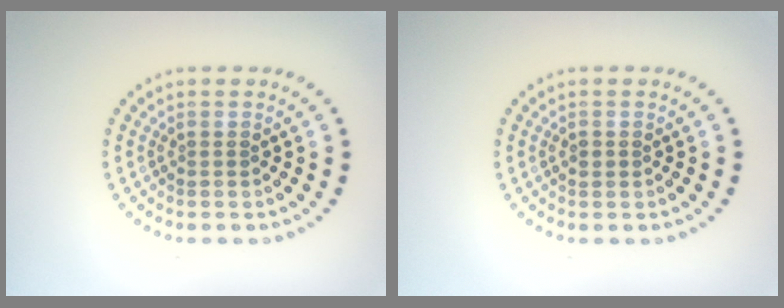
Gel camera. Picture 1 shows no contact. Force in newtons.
{"total": 1.0, "press": 1.0, "slide": 0.2}